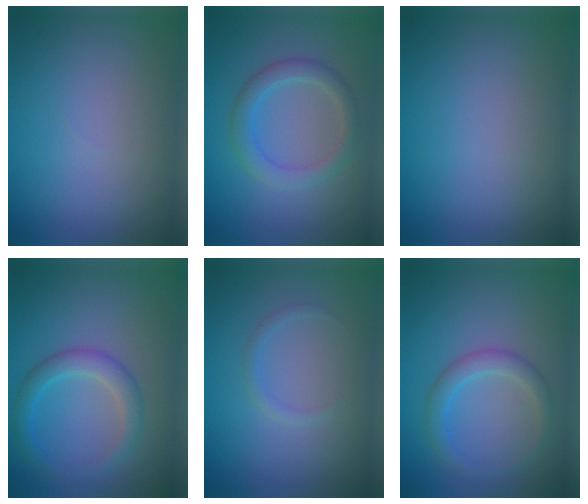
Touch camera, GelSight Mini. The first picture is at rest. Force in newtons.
{"total": 2.9, "press": 2.8, "slide": 0.1}
{"total": 0.0}
{"total": 2.9, "press": 2.8, "slide": 0.2}
{"total": 0.8, "press": 0.8, "slide": 0.0}
{"total": 2.4, "press": 2.4, "slide": 0.1}